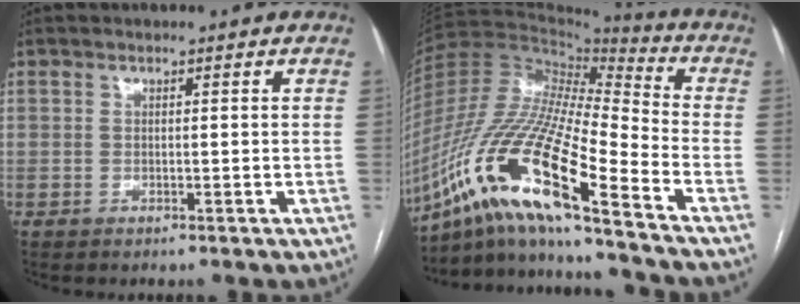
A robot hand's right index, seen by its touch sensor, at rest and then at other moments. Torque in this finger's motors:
{"motor_torque": [2.14, 0.00, 0.73, 0.19]}